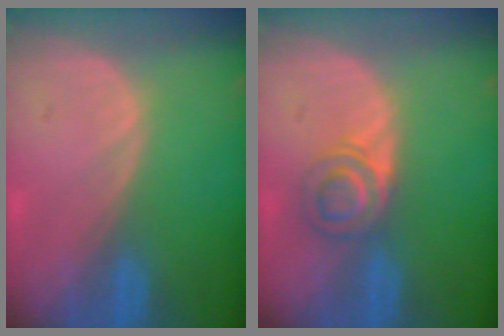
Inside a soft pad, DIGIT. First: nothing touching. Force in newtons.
{"total": 4.4, "press": 4.3, "slide": 0.9}